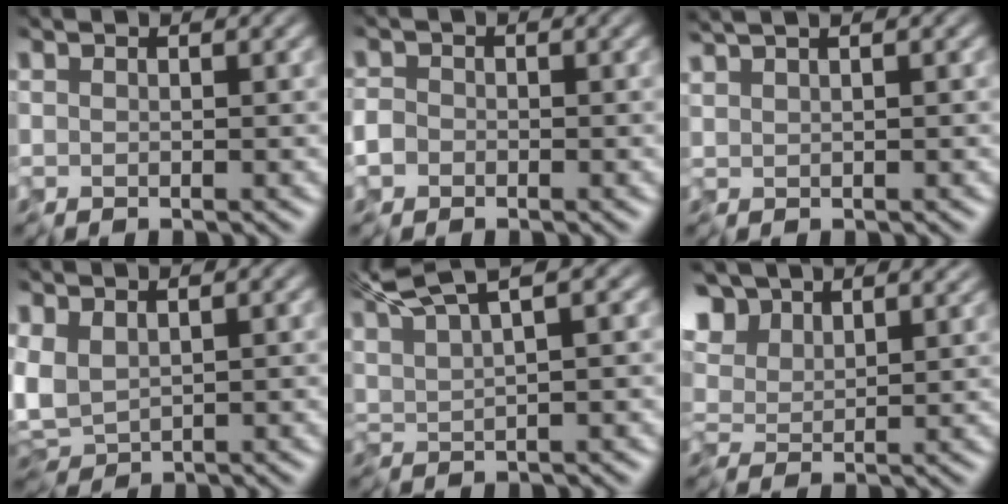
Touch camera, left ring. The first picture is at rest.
{"total": 1.8, "force": [-1.3, 1.3, 0.1], "torque": [0.000, -0.004, -0.030]}
{"total": 2.6, "force": [1.7, 0.9, 1.8], "torque": [-0.030, 0.019, 0.011]}
{"total": 3.4, "force": [0.1, 2.1, 2.7], "torque": [-0.066, 0.008, -0.005]}
{"total": 6.2, "force": [4.3, 1.1, 4.4], "torque": [-0.089, 0.019, 0.065]}
{"total": 7.4, "force": [5.0, 3.8, 3.9], "torque": [-0.115, 0.017, 0.066]}